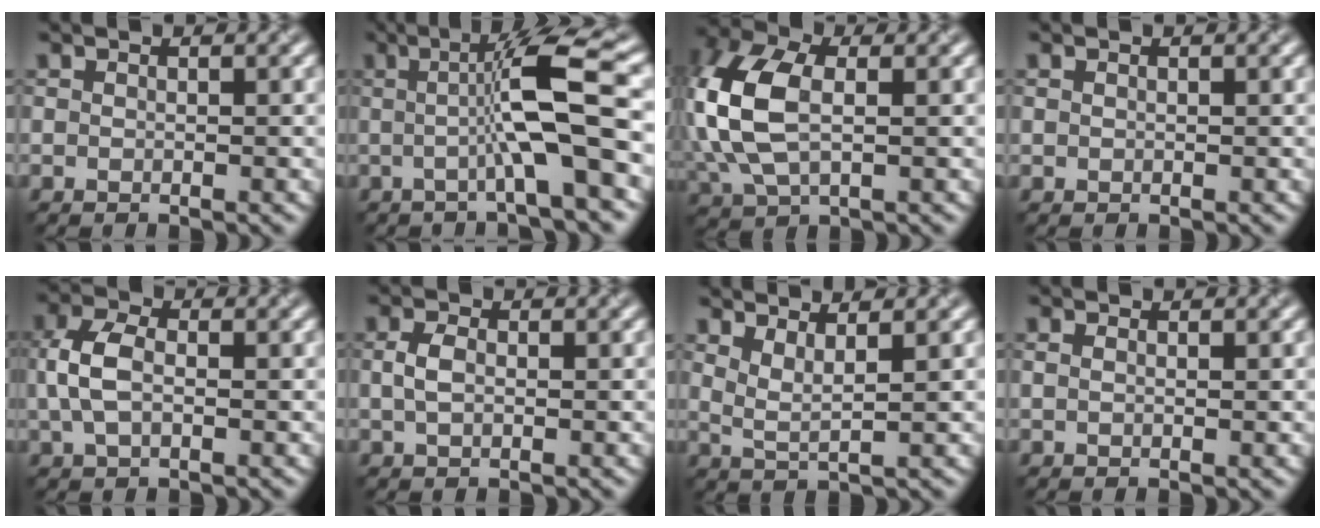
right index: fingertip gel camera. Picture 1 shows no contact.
{"total": 7.0, "force": [-0.7, 0.7, 6.9], "torque": [-0.108, 0.011, -0.010]}
{"total": 9.0, "force": [0.2, 5.6, 7.1], "torque": [-0.199, 0.017, 0.009]}
{"total": 0.0}
{"total": 3.6, "force": [-0.2, 2.3, 2.7], "torque": [-0.066, 0.011, 0.000]}
{"total": 1.4, "force": [-0.2, 0.9, 1.0], "torque": [-0.025, 0.007, 0.002]}
{"total": 1.8, "force": [1.2, 0.3, 1.3], "torque": [-0.023, -0.001, 0.033]}
{"total": 0.6, "force": [0.3, 0.3, 0.4], "torque": [-0.005, 0.002, 0.007]}